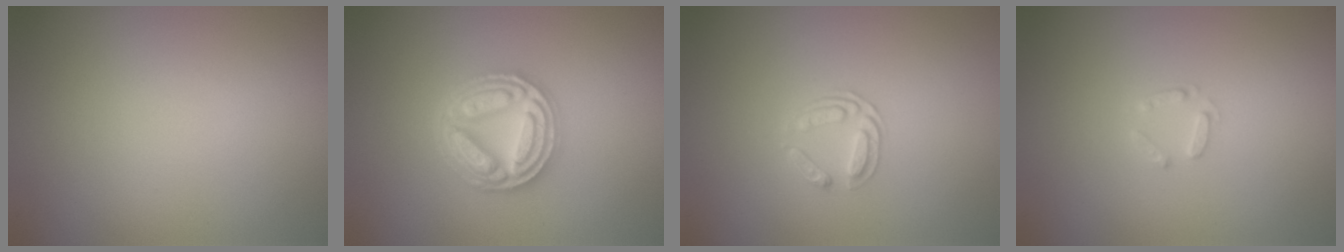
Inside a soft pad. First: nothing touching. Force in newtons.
{"total": 4.9, "press": 4.9, "slide": 0.8}
{"total": 1.7, "press": 1.3, "slide": 1.1}
{"total": 1.1, "press": 1.1, "slide": 0.2}